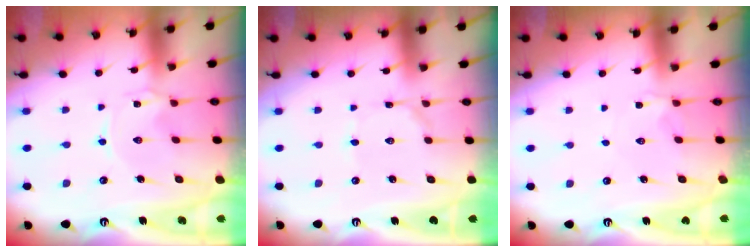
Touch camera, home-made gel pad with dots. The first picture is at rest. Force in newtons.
{"total": 1.4, "press": 1.4, "slide": 0.1}
{"total": 1.9, "press": 1.8, "slide": 0.6}